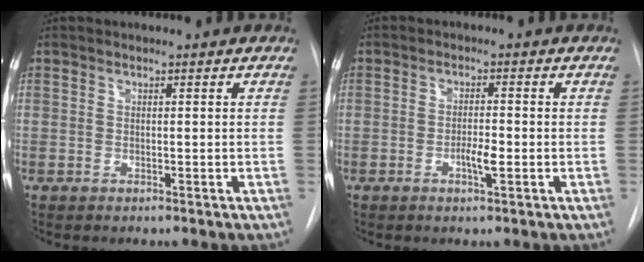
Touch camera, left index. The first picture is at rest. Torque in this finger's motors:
{"motor_torque": [0.57, 0.19, 0.08, 0.04]}